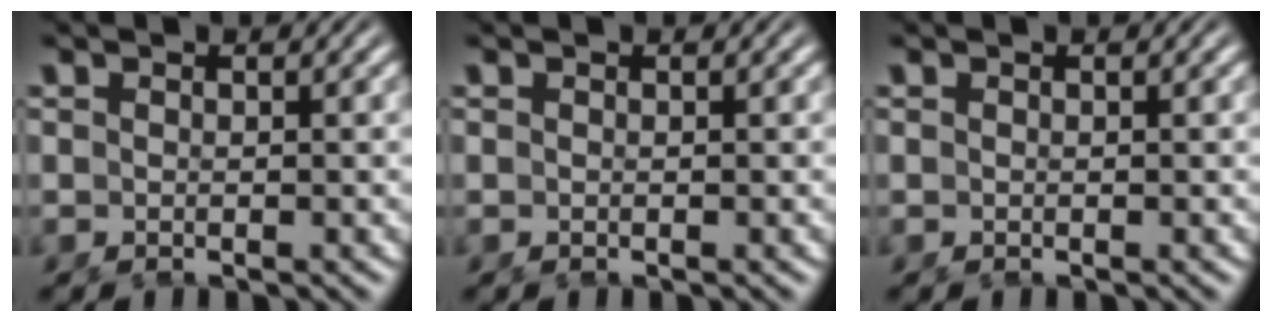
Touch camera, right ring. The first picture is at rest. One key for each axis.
{"total": 0.0}
{"total": 0.0}